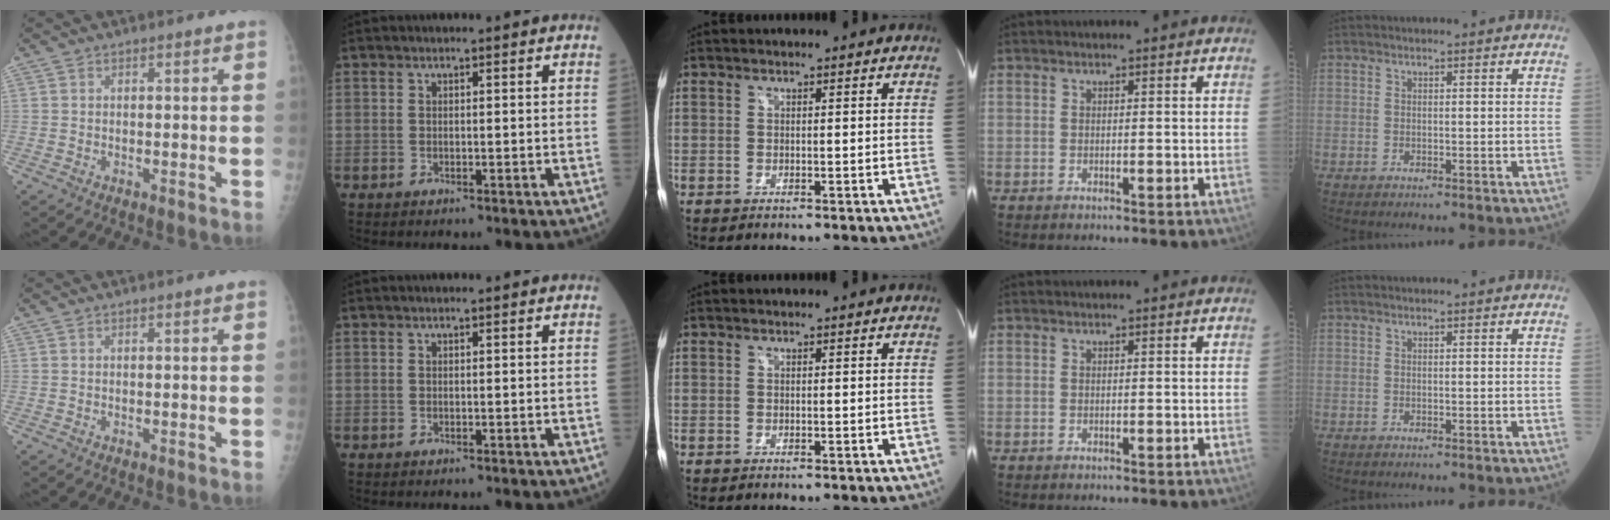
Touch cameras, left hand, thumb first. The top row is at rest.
{}